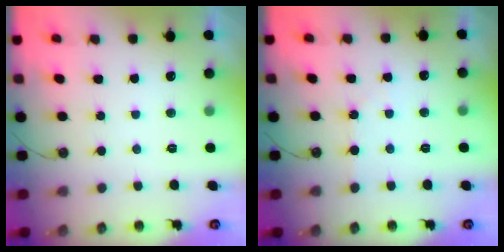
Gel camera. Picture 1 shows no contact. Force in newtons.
{"total": 2.9, "press": 2.8, "slide": 0.5}